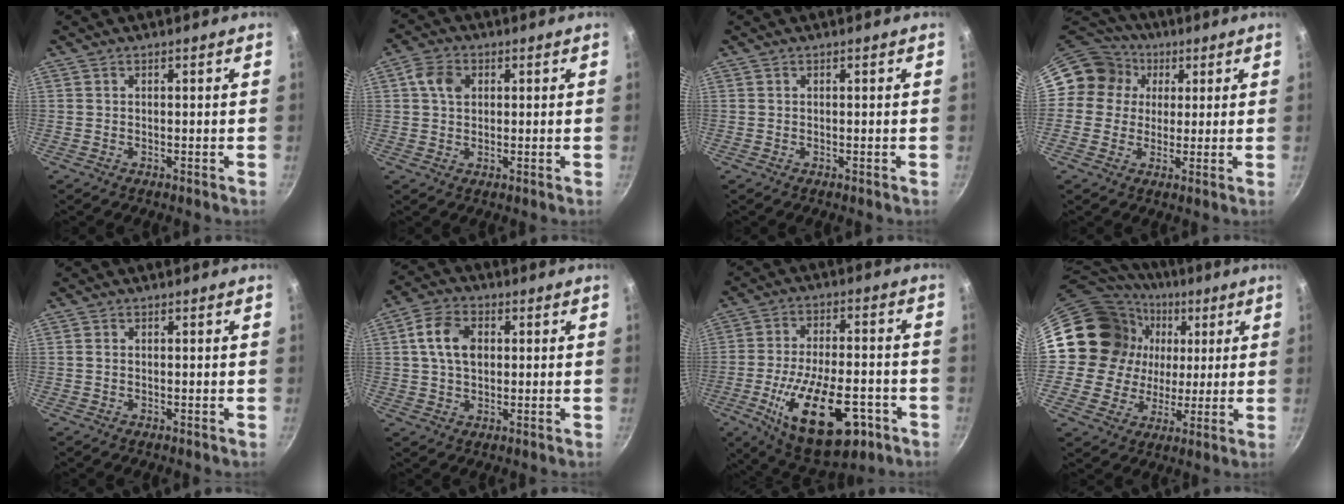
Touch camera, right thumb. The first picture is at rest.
{"total": 5.1, "force": [1.2, 3.9, 3.1], "torque": [-0.046, 0.005, 0.015]}
{"total": 0.0}
{"total": 11.1, "force": [2.8, 10.2, 3.3], "torque": [-0.028, 0.015, 0.028]}
{"total": 0.5, "force": [0.0, 0.4, 0.3], "torque": [-0.006, 0.003, -0.001]}
{"total": 8.4, "force": [1.5, 5.8, 5.9], "torque": [-0.097, 0.012, 0.021]}
{"total": 20.9, "force": [-8.0, 9.8, 16.6], "torque": [-0.257, 0.020, -0.117]}
{"total": 19.5, "force": [3.9, 17.6, 7.3], "torque": [-0.108, 0.013, 0.067]}